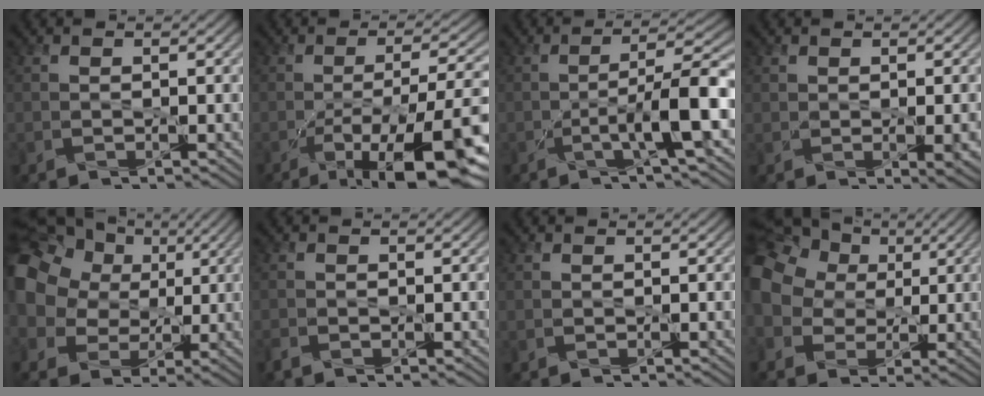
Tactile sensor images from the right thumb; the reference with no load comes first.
{"total": 13.8, "force": [-6.5, 3.9, 11.5], "torque": [-0.181, -0.011, -0.103]}
{"total": 7.4, "force": [-2.4, 0.9, 6.9], "torque": [-0.108, 0.013, -0.051]}
{"total": 2.9, "force": [-0.1, 1.4, 2.5], "torque": [-0.041, -0.007, 0.006]}
{"total": 16.8, "force": [5.2, 13.0, 9.2], "torque": [-0.274, 0.034, 0.096]}
{"total": 1.1, "force": [-0.9, 0.3, 0.5], "torque": [-0.017, -0.004, -0.021]}
{"total": 0.0}
{"total": 17.1, "force": [3.1, 14.1, 9.1], "torque": [-0.278, 0.013, 0.036]}